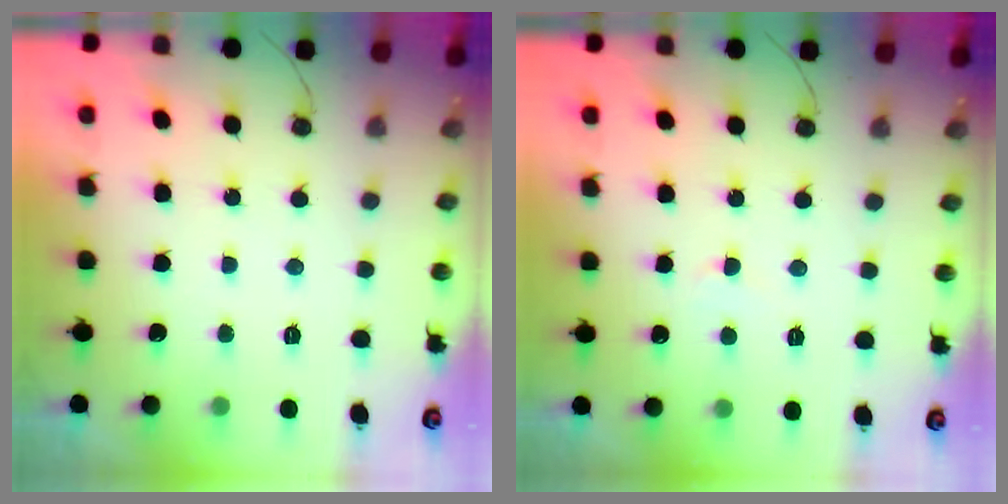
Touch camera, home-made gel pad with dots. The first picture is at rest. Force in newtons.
{"total": 2.4, "press": 2.4, "slide": 0.2}